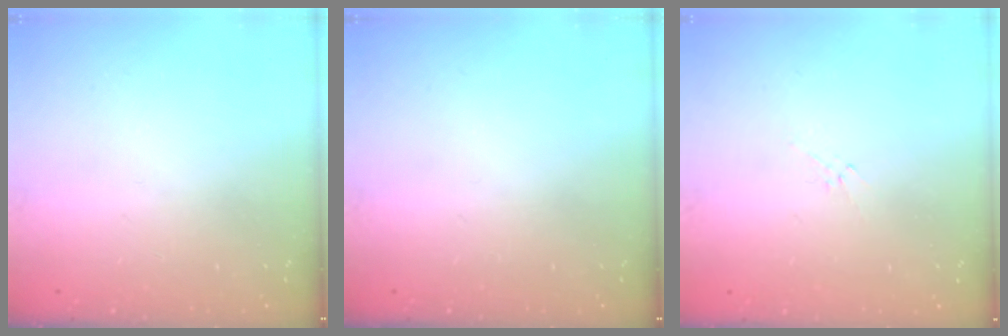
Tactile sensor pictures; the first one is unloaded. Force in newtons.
{"total": 0.0}
{"total": 2.1, "press": 2.0, "slide": 0.6}